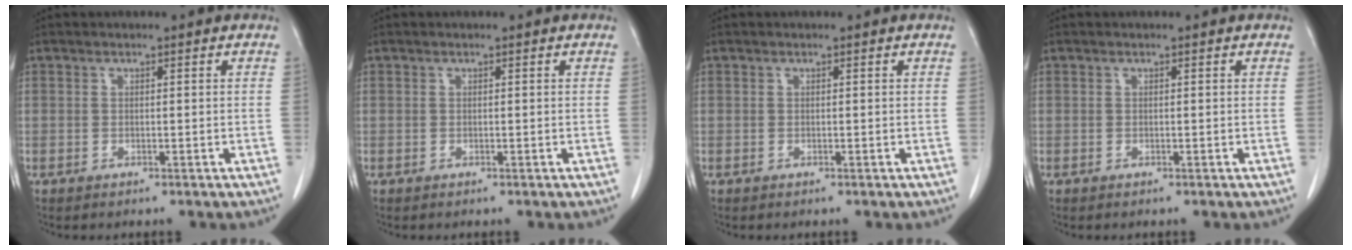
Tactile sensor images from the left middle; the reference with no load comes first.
{"total": 0.0}
{"total": 0.0}
{"total": 0.0}